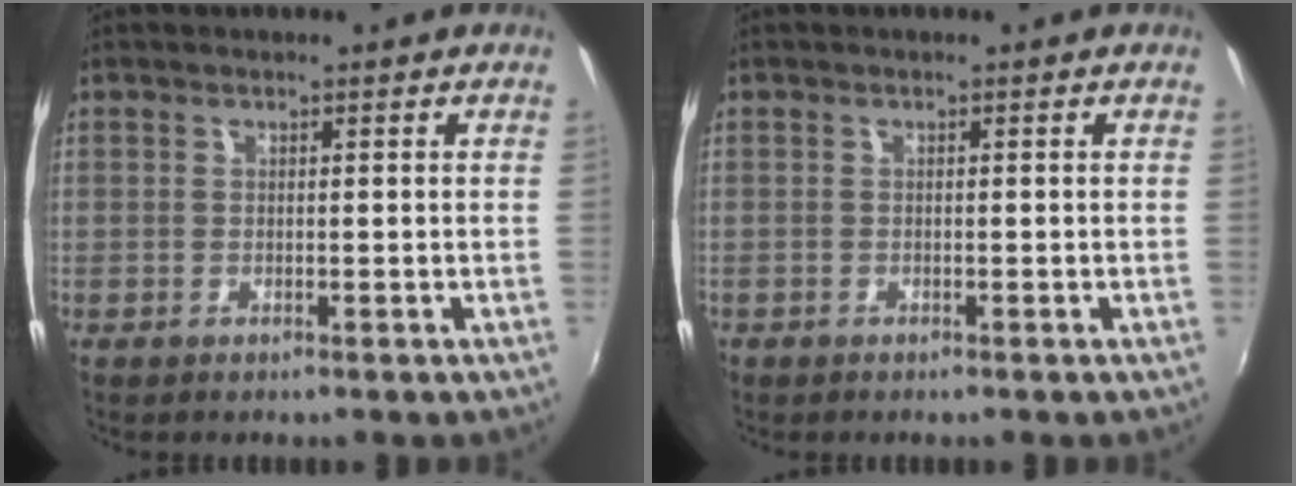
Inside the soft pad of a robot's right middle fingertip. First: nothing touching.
{"total": 1.2, "force": [-0.7, 0.8, 0.3], "torque": [-0.012, -0.003, -0.011]}